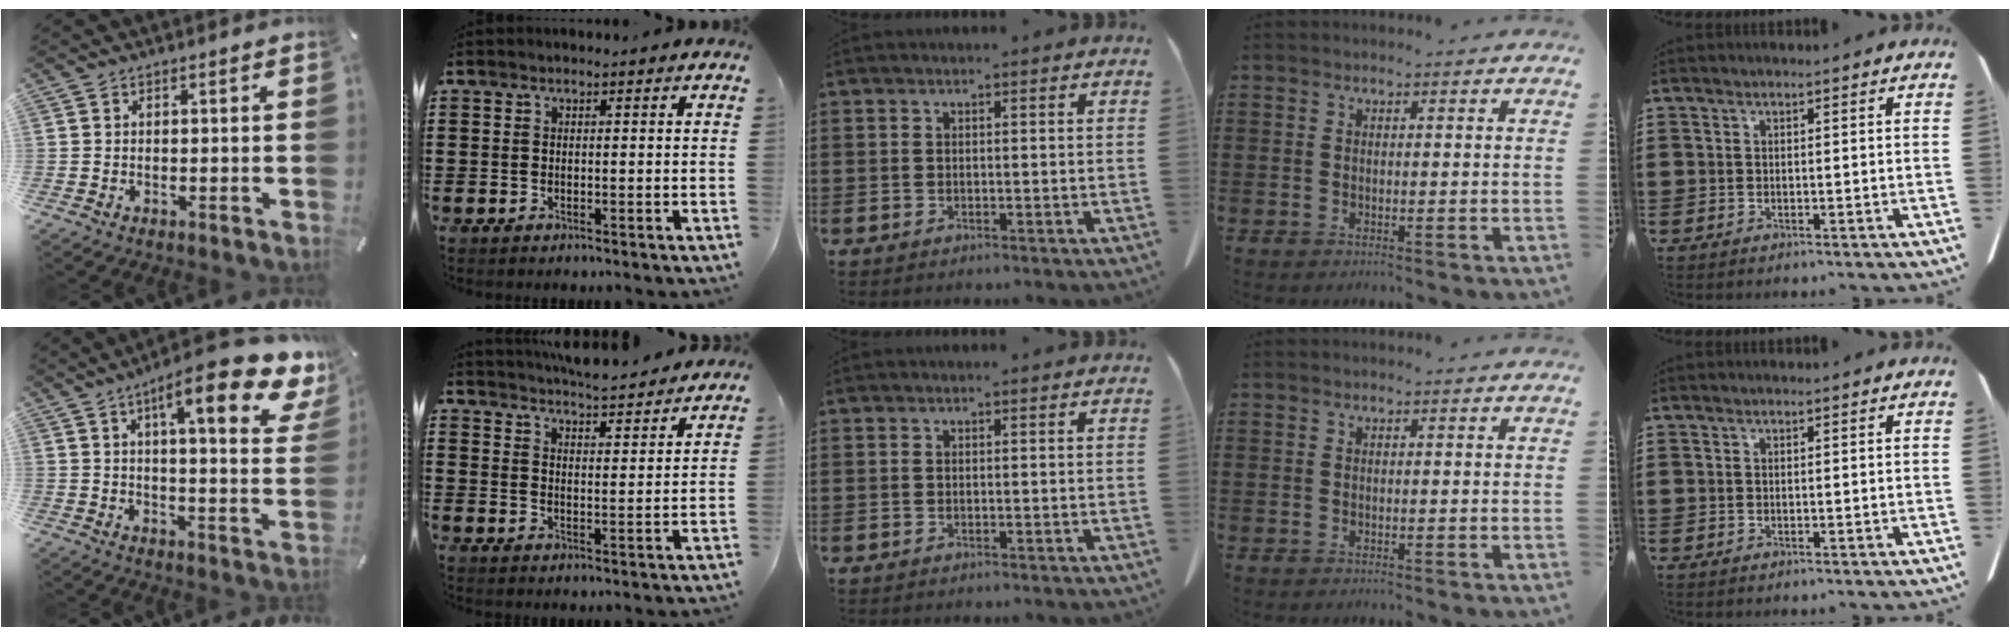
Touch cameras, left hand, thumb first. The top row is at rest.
{"thumb": {"total": 18.0, "force": [10.0, 4.3, 14.4], "torque": [-0.220, -0.050, 0.151]}, "index": {"total": 4.7, "force": [4.7, -0.3, 0.7], "torque": [-0.034, -0.030, 0.081]}}